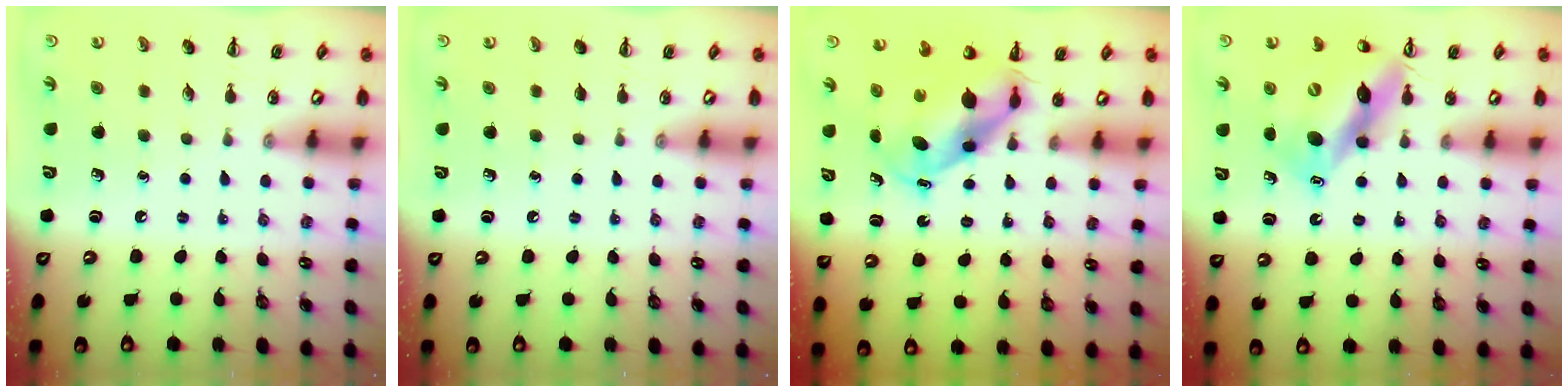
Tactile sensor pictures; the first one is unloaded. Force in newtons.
{"total": 0.0}
{"total": 7.1, "press": 6.7, "slide": 2.4}
{"total": 13.4, "press": 12.8, "slide": 4.1}